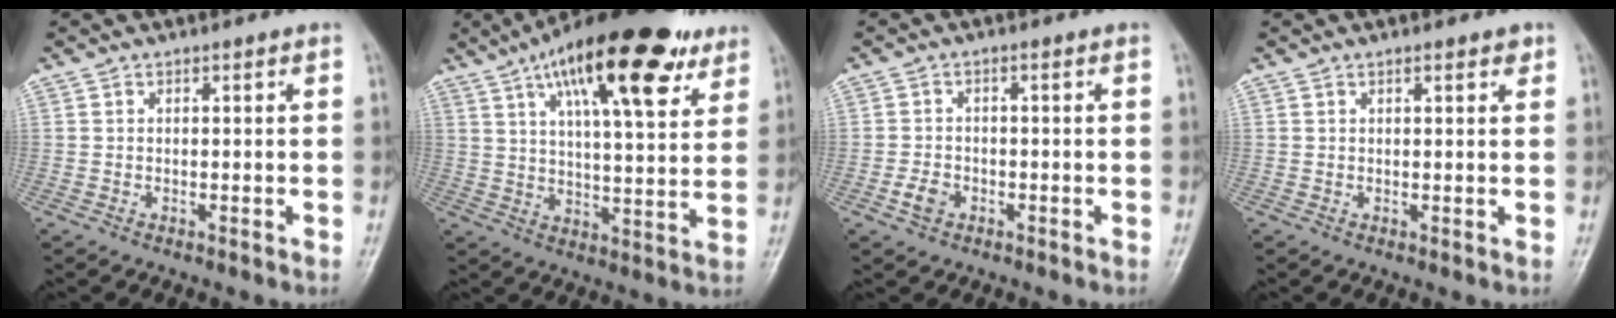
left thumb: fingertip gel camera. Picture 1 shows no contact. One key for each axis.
{"total": 22.7, "fx": 12.6, "fy": 7.5, "fz": 17.4, "tx": -0.251, "ty": -0.024, "tz": 0.194}
{"total": 2.9, "fx": -1.3, "fy": 2.1, "fz": 1.5, "tx": -0.027, "ty": 0.008, "tz": -0.025}
{"total": 1.9, "fx": 1.2, "fy": 0.7, "fz": 1.3, "tx": -0.011, "ty": -0.004, "tz": 0.014}